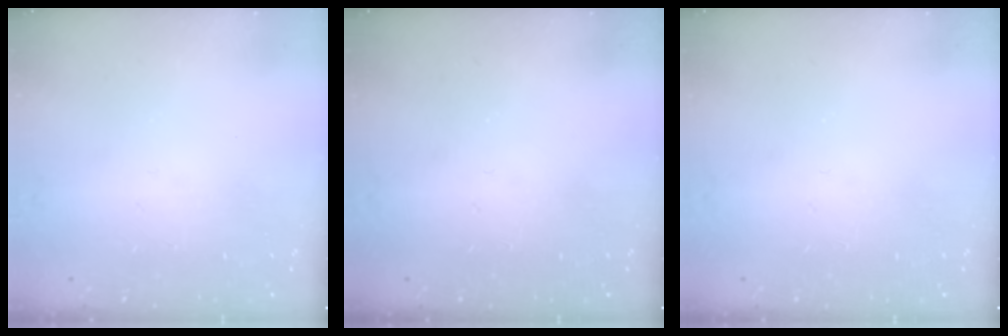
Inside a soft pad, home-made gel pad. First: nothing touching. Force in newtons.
{"total": 0.0}
{"total": 0.0}